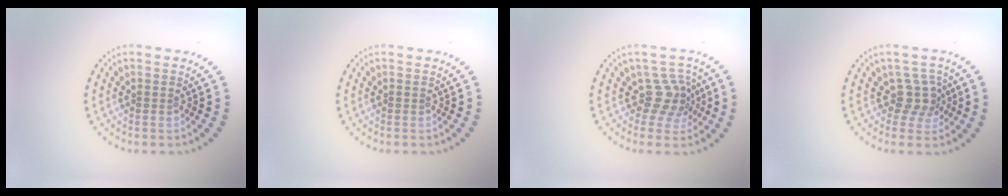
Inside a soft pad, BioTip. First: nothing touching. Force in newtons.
{"total": 0.0}
{"total": 2.9, "press": 2.2, "slide": 1.8}
{"total": 2.5, "press": 1.9, "slide": 1.5}